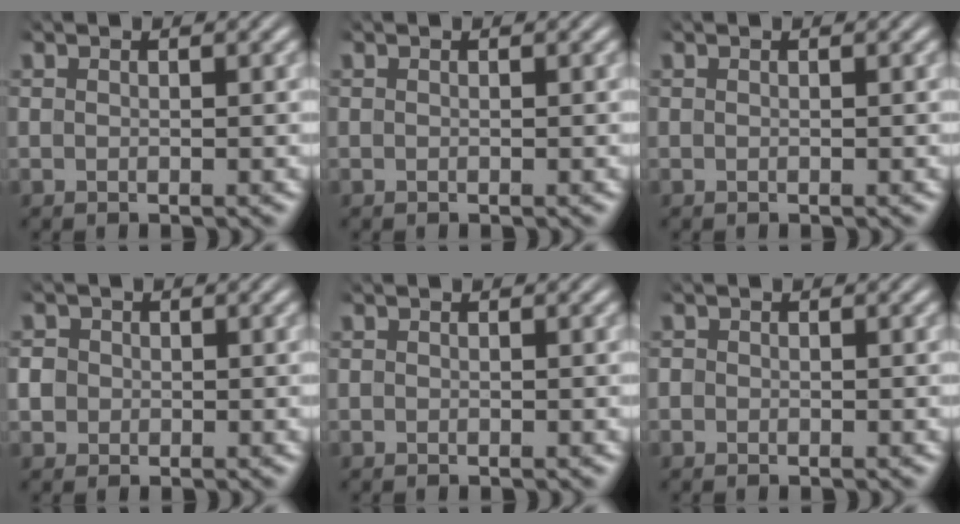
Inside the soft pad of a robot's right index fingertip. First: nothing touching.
{"total": 0.0}
{"total": 0.0}
{"total": 2.9, "force": [-0.2, 2.7, 0.9], "torque": [-0.031, -0.008, -0.003]}
{"total": 0.0}
{"total": 1.1, "force": [-0.2, 1.1, 0.2], "torque": [-0.007, -0.003, -0.006]}